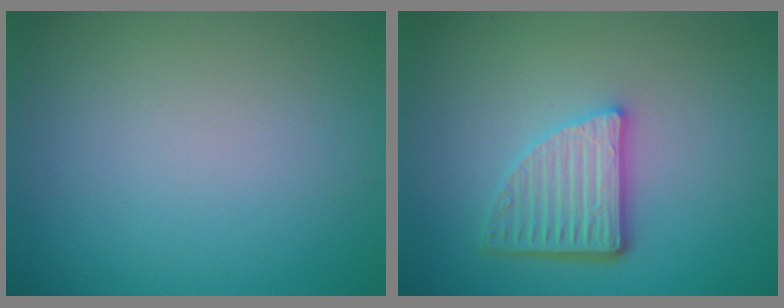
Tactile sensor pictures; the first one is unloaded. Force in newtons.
{"total": 4.6, "press": 3.4, "slide": 3.1}